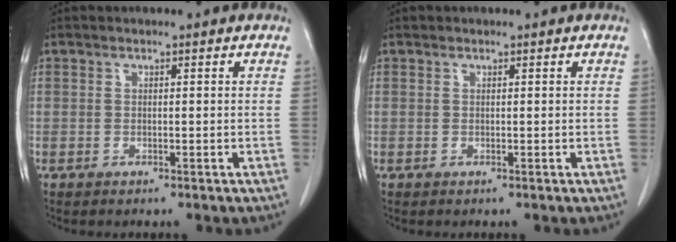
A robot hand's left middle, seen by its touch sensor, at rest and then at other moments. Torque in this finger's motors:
{"motor_torque": [0.14, -0.13, -0.05, -0.01]}